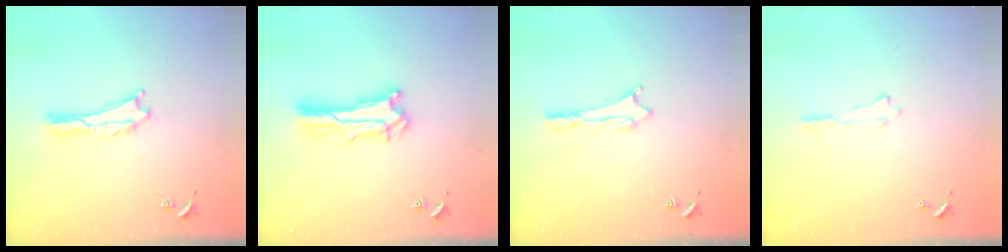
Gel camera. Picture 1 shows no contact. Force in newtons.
{"total": 6.6, "press": 6.6, "slide": 0.6}
{"total": 0.7, "press": 0.7, "slide": 0.2}
{"total": 0.0}